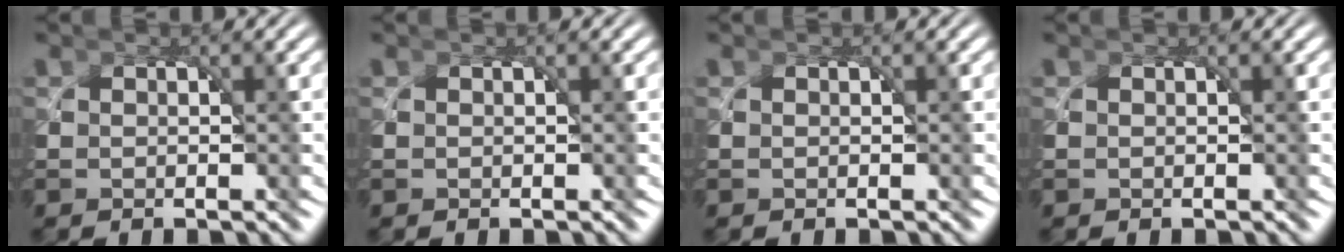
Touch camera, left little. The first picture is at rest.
{"total": 0.0}
{"total": 0.0}
{"total": 0.0}